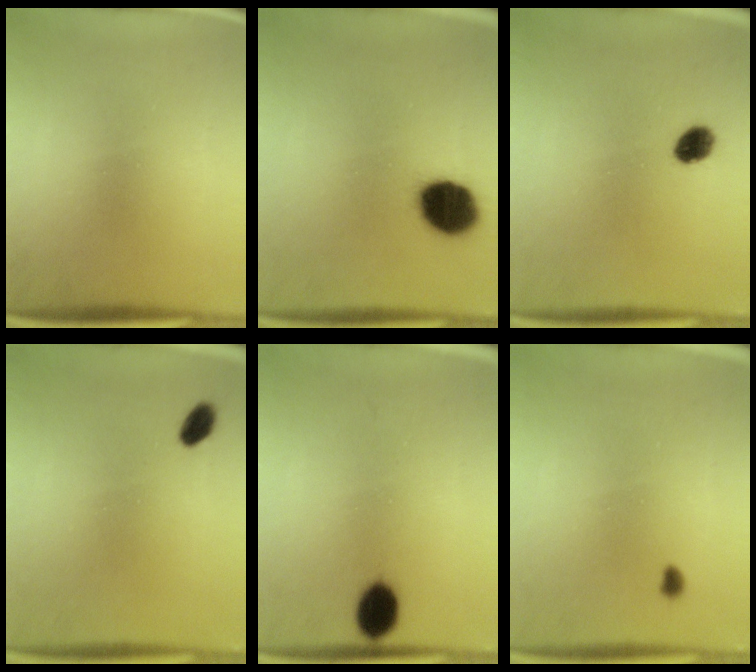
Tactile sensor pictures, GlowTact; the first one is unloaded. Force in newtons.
{"total": 13.2}
{"total": 4.2}
{"total": 2.8}
{"total": 6.3}
{"total": 0.9}